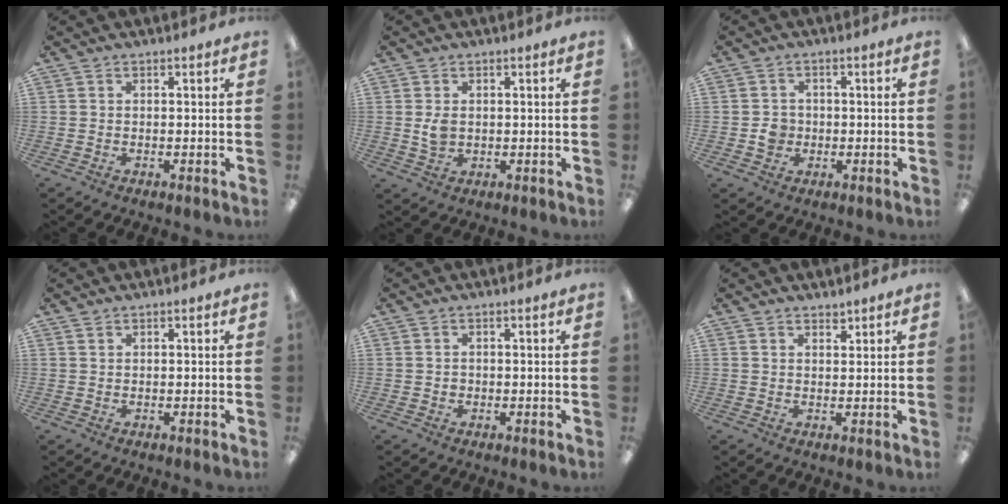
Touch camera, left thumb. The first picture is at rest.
{"total": 3.6, "force": [0.5, 2.6, 2.5], "torque": [-0.048, -0.001, 0.005]}
{"total": 3.8, "force": [-0.5, 3.5, 1.5], "torque": [-0.020, 0.003, -0.010]}
{"total": 0.7, "force": [0.5, 0.4, 0.1], "torque": [-0.004, 0.000, 0.011]}
{"total": 0.7, "force": [0.0, 0.7, 0.1], "torque": [-0.003, 0.003, -0.001]}
{"total": 1.8, "force": [1.7, 0.6, 0.1], "torque": [0.006, -0.007, 0.031]}